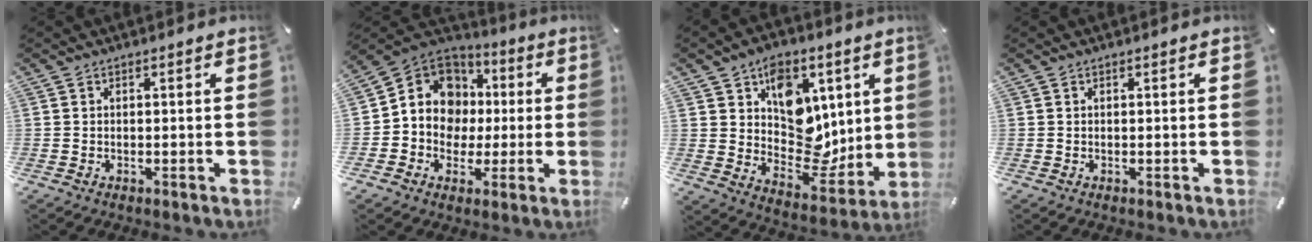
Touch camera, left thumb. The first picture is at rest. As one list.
[{"total": 10.9, "force": [0.6, 10.4, 3.1], "torque": [-0.062, -0.007, 0.018]}, {"total": 13.1, "force": [4.6, 10.8, 5.7], "torque": [-0.064, -0.055, 0.092]}, {"total": 0.0}]